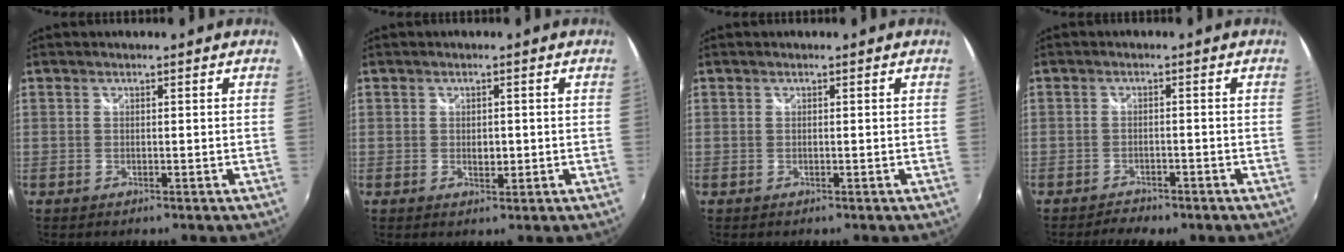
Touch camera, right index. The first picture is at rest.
{"total": 2.0, "force": [-0.2, 1.3, 1.5], "torque": [-0.023, -0.001, -0.003]}
{"total": 0.0}
{"total": 4.0, "force": [-3.4, 1.4, 1.6], "torque": [-0.044, -0.007, -0.054]}